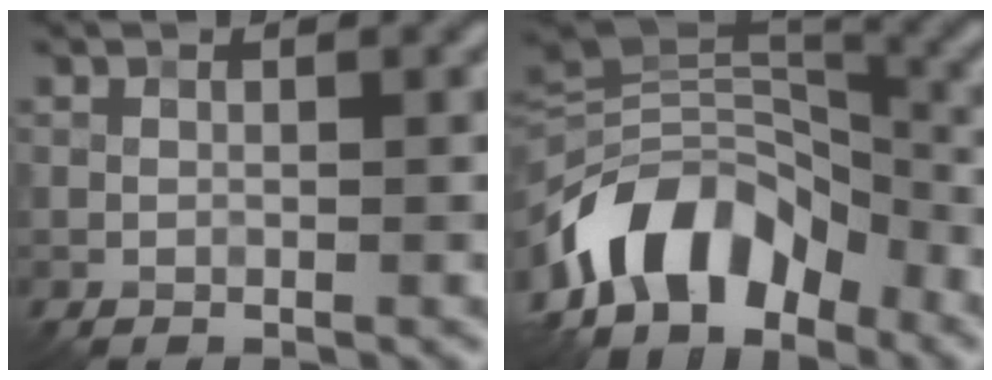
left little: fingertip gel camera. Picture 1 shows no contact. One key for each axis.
{"total": 9.4, "fx": -5.6, "fy": 5.4, "fz": 5.2, "tx": -0.068, "ty": 0.010, "tz": -0.110}